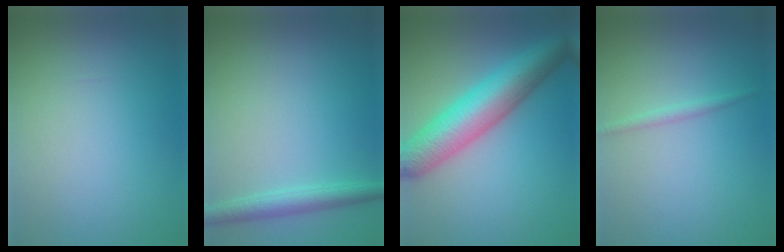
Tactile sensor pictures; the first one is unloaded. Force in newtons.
{"total": 2.4, "press": 2.4, "slide": 0.0}
{"total": 7.9, "press": 7.9, "slide": 0.3}
{"total": 0.9, "press": 0.9, "slide": 0.0}